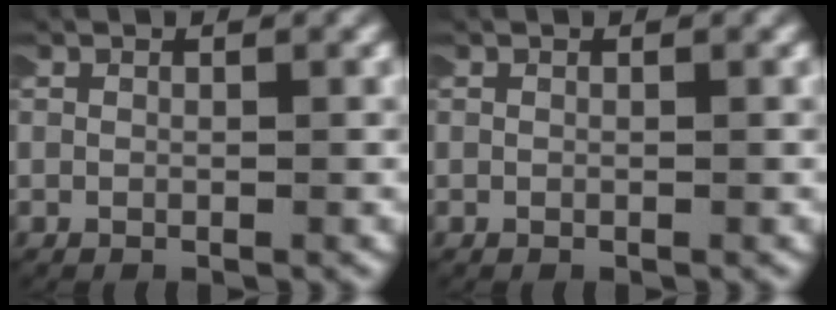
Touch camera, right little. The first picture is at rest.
{"total": 0.0}